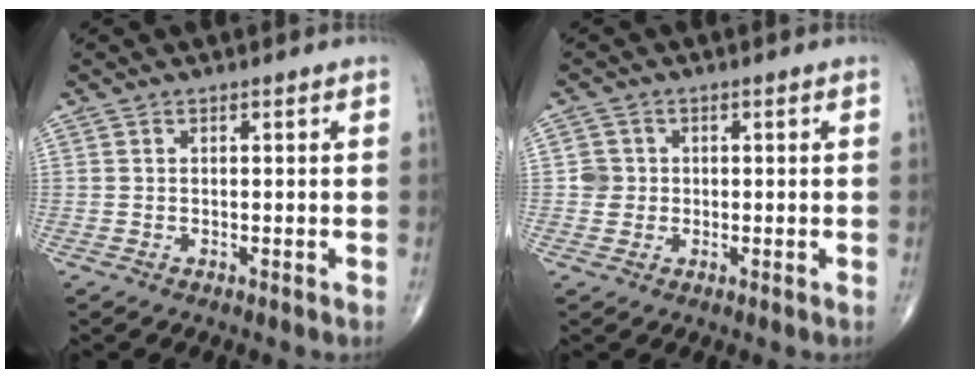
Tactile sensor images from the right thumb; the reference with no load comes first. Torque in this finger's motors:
{"motor_torque": [-0.05, 0.16, 0.24, 0.12, -0.02]}